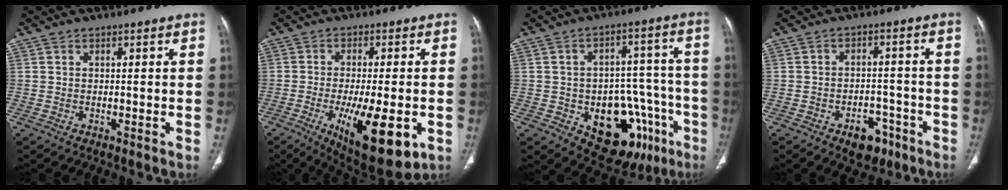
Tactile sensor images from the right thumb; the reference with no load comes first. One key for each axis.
{"total": 16.6, "fx": -5.4, "fy": 5.6, "fz": 14.7, "tx": -0.221, "ty": -0.013, "tz": -0.067}
{"total": 19.3, "fx": -8.2, "fy": 11.5, "fz": 13.1, "tx": -0.123, "ty": 0.056, "tz": -0.098}
{"total": 6.9, "fx": -4.0, "fy": 4.4, "fz": 3.5, "tx": -0.022, "ty": 0.032, "tz": -0.053}